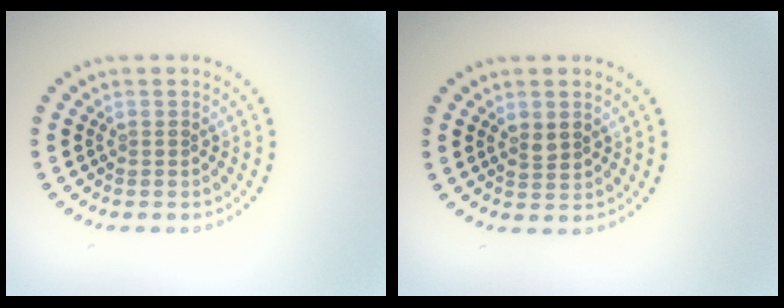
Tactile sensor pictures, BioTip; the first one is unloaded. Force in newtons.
{"total": 1.6, "press": 1.5, "slide": 0.4}